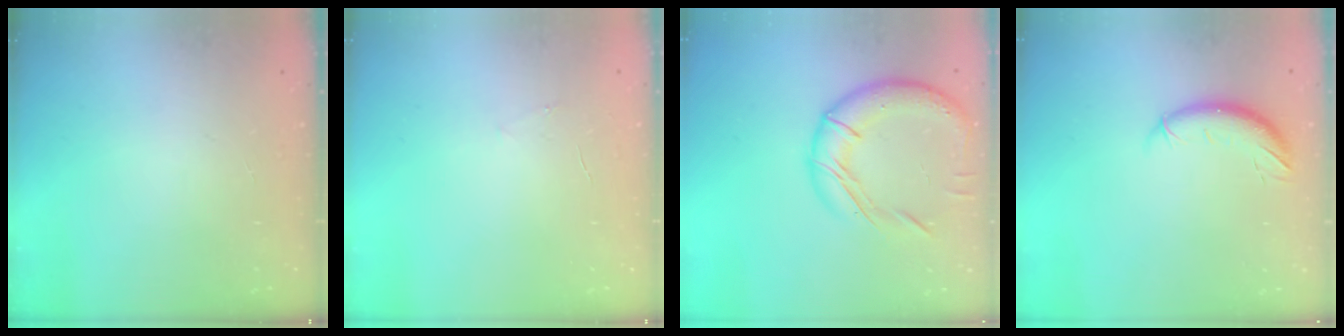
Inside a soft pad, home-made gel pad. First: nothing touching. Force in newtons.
{"total": 3.6, "press": 3.5, "slide": 1.0}
{"total": 16.4, "press": 16.3, "slide": 1.9}
{"total": 9.2, "press": 9.1, "slide": 1.5}